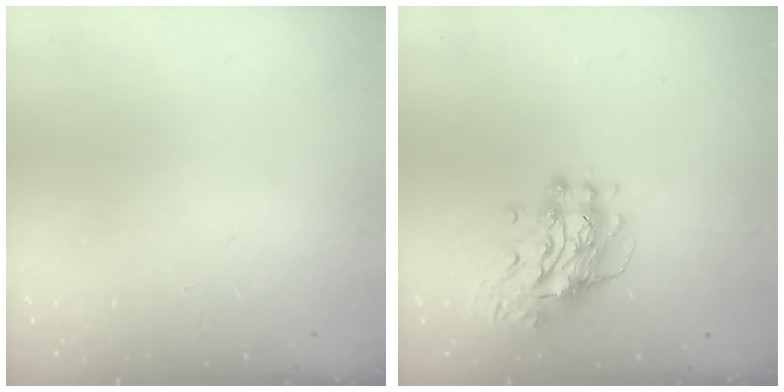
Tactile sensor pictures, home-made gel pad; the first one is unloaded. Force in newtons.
{"total": 12.0, "press": 11.9, "slide": 1.7}